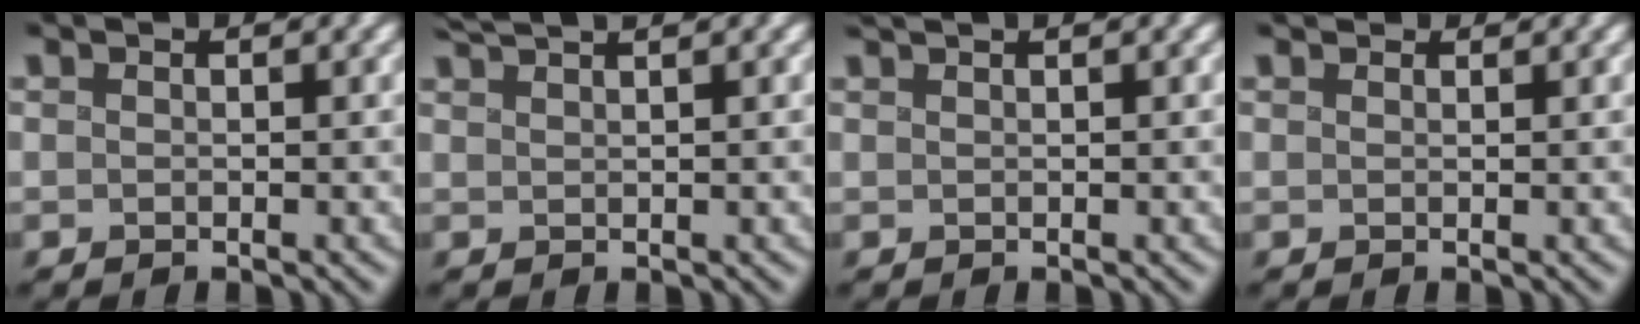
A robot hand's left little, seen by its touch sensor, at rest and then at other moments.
{"total": 2.3, "force": [2.1, -0.5, 0.7], "torque": [-0.019, 0.016, 0.044]}
{"total": 1.1, "force": [1.0, -0.2, 0.3], "torque": [-0.006, 0.013, 0.021]}
{"total": 1.3, "force": [1.2, 0.3, 0.3], "torque": [-0.012, 0.008, 0.016]}